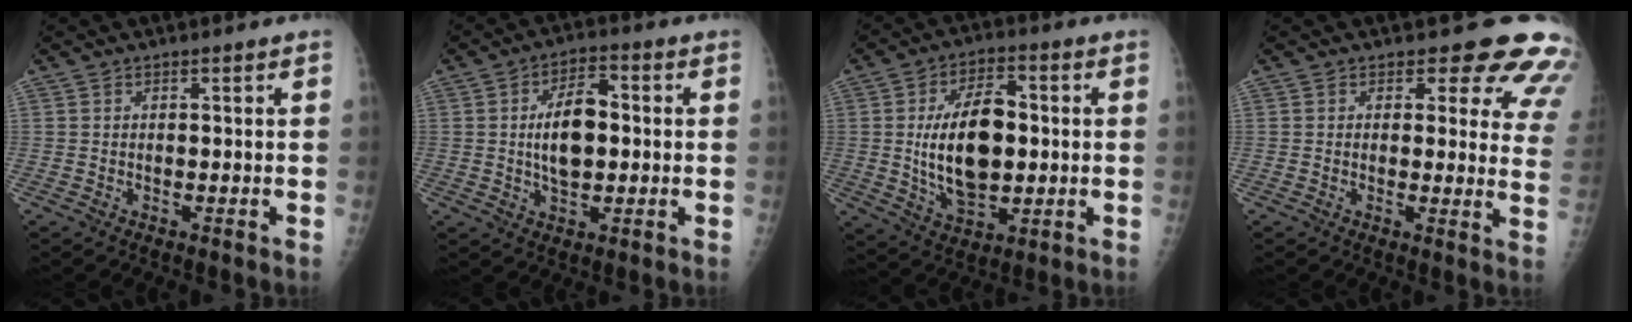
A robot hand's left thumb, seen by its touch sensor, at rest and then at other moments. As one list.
[{"total": 9.2, "force": [0.2, 5.1, 7.7], "torque": [-0.116, 0.009, 0.003]}, {"total": 15.2, "force": [0.2, 8.6, 12.5], "torque": [-0.191, 0.000, 0.010]}, {"total": 12.7, "force": [10.3, 5.3, 5.1], "torque": [0.003, -0.063, 0.083]}]